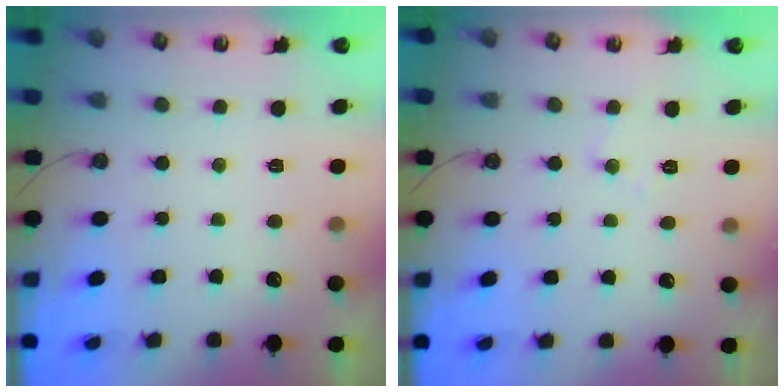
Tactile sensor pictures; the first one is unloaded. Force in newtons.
{"total": 6.4, "press": 6.3, "slide": 1.0}